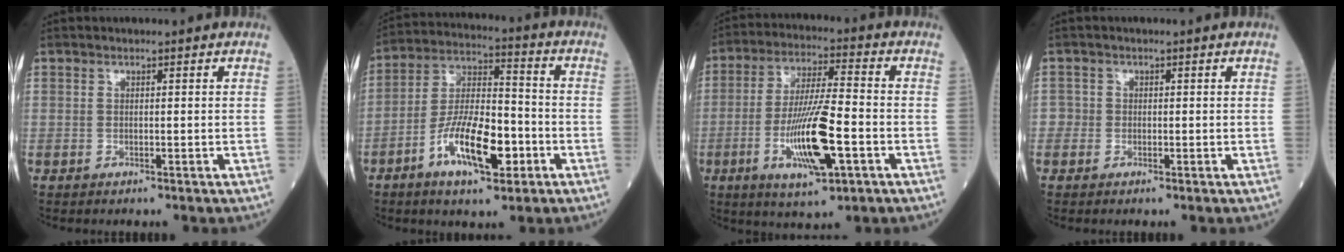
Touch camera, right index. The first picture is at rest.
{"total": 12.7, "force": [-5.2, 4.1, 10.9], "torque": [-0.212, 0.004, -0.089]}
{"total": 12.9, "force": [-4.1, 2.1, 12.1], "torque": [-0.233, -0.010, -0.067]}
{"total": 1.3, "force": [-0.4, 1.3, -0.1], "torque": [0.011, 0.008, -0.010]}